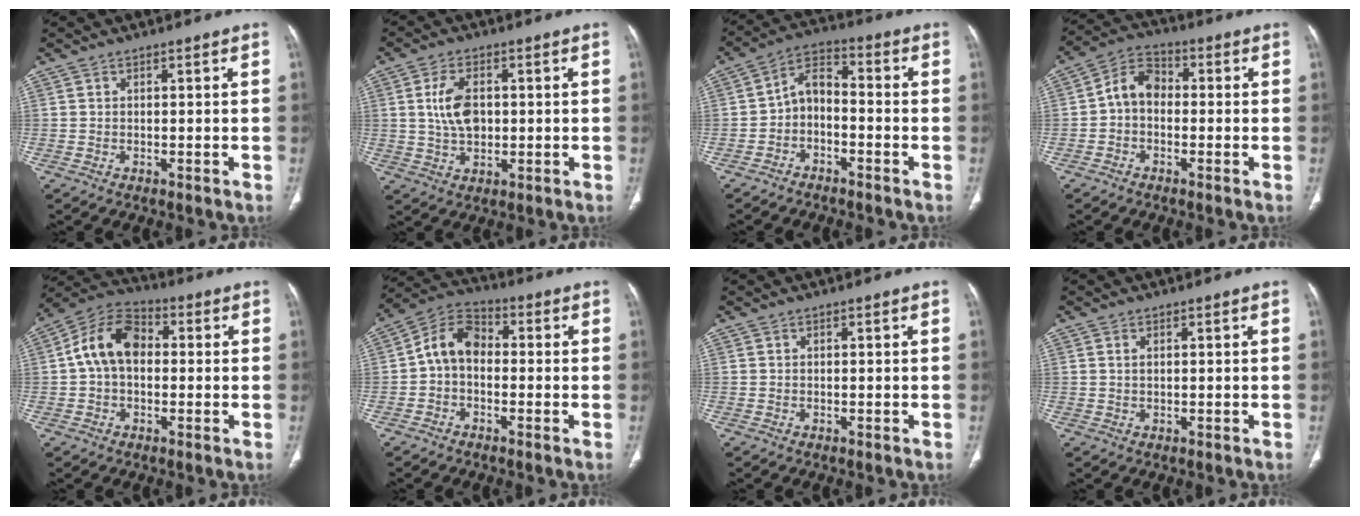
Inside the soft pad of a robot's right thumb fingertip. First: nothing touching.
{"total": 7.4, "force": [0.9, 4.5, 5.8], "torque": [-0.105, -0.001, 0.020]}
{"total": 6.8, "force": [-2.6, 4.3, 4.5], "torque": [-0.070, 0.039, -0.057]}
{"total": 6.9, "force": [-0.6, 5.0, 4.6], "torque": [-0.065, 0.024, -0.028]}
{"total": 11.3, "force": [0.7, 7.8, 8.2], "torque": [-0.138, 0.032, 0.000]}
{"total": 8.4, "force": [-0.5, 5.9, 5.9], "torque": [-0.087, 0.030, -0.029]}
{"total": 0.0}
{"total": 1.0, "force": [0.4, 0.4, 0.8], "torque": [-0.020, 0.003, 0.010]}